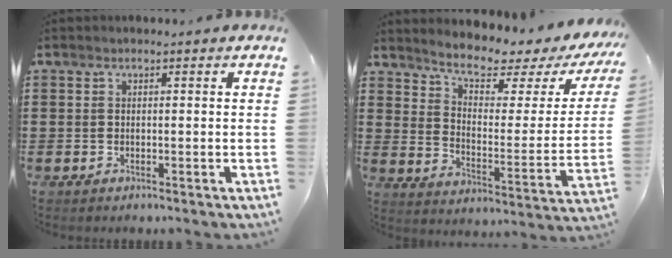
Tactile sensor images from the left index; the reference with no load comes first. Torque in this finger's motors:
{"motor_torque": [1.98, -0.15, 0.92, 0.14]}